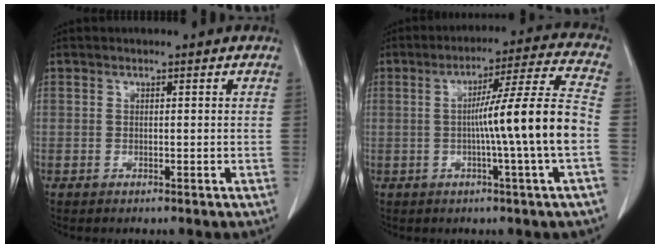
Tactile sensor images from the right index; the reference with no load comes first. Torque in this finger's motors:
{"motor_torque": [1.72, -0.40, 0.90, 0.21]}